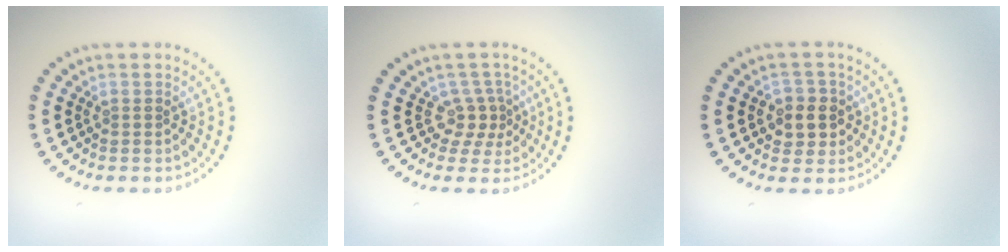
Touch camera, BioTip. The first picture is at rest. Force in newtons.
{"total": 2.3, "press": 1.6, "slide": 1.7}
{"total": 2.8, "press": 2.6, "slide": 1.0}